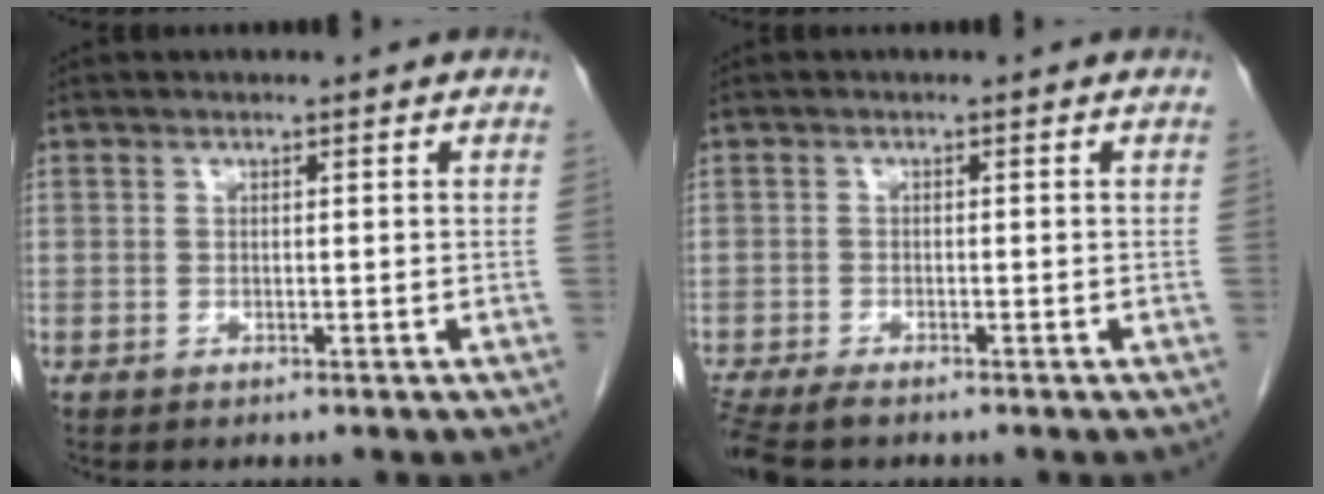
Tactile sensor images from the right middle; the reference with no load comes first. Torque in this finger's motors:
{"motor_torque": [0.55, -0.40, 0.02, 0.05]}